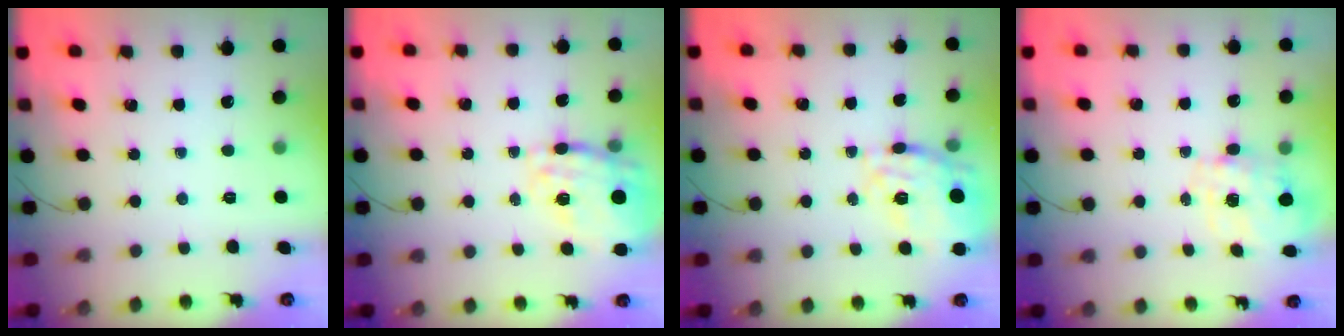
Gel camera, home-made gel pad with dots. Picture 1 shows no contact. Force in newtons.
{"total": 21.8, "press": 21.6, "slide": 2.5}
{"total": 16.3, "press": 16.2, "slide": 1.4}
{"total": 10.0, "press": 9.9, "slide": 1.0}